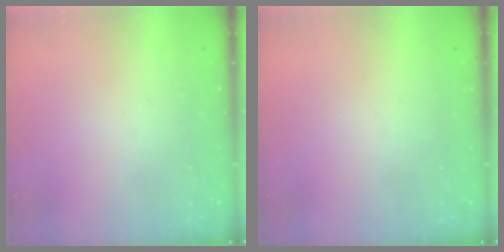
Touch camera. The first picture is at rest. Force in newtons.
{"total": 0.0}